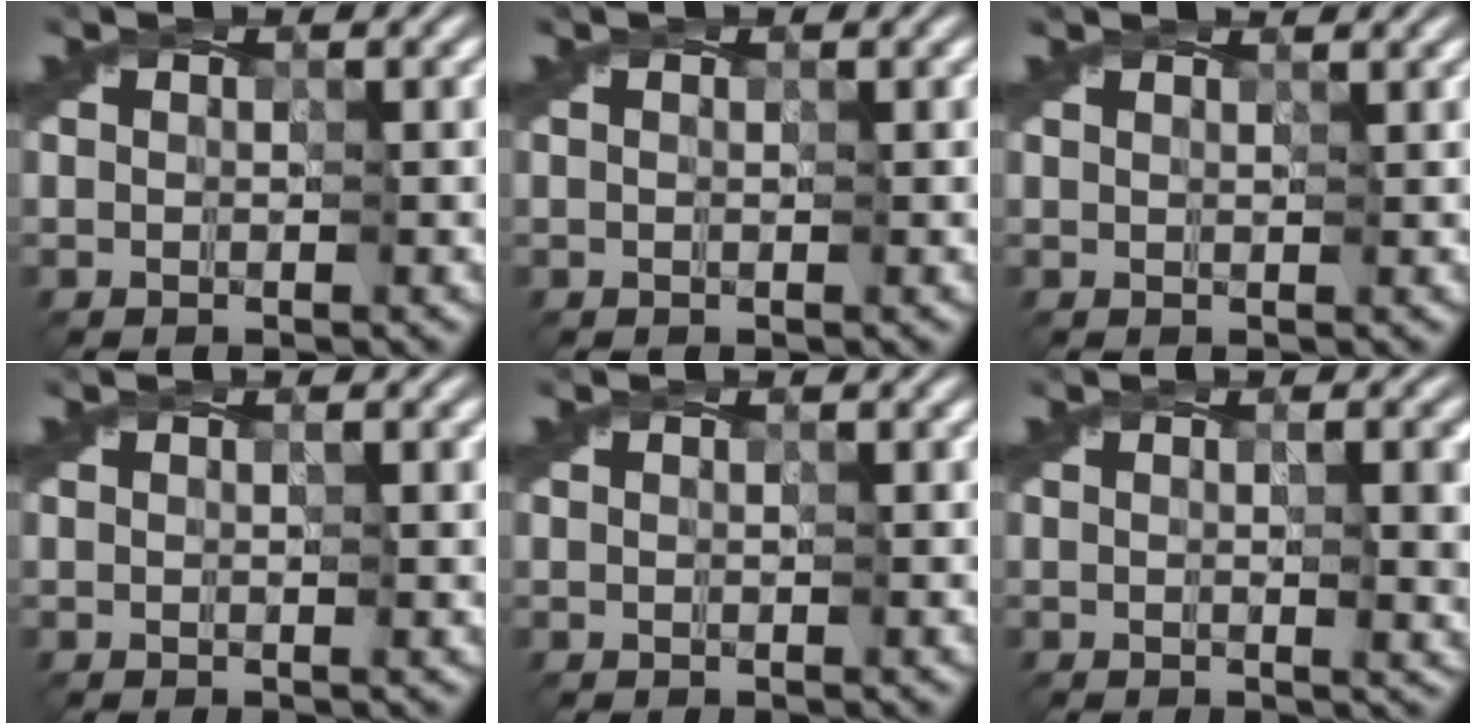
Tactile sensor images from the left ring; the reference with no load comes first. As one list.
[{"total": 0.0}, {"total": 1.3, "force": [1.1, 0.3, 0.7], "torque": [-0.008, 0.006, 0.005]}, {"total": 0.8, "force": [0.0, -0.1, 0.8], "torque": [-0.014, -0.001, -0.003]}, {"total": 0.0}, {"total": 4.0, "force": [0.0, 1.1, 3.8], "torque": [-0.049, -0.005, -0.001]}]